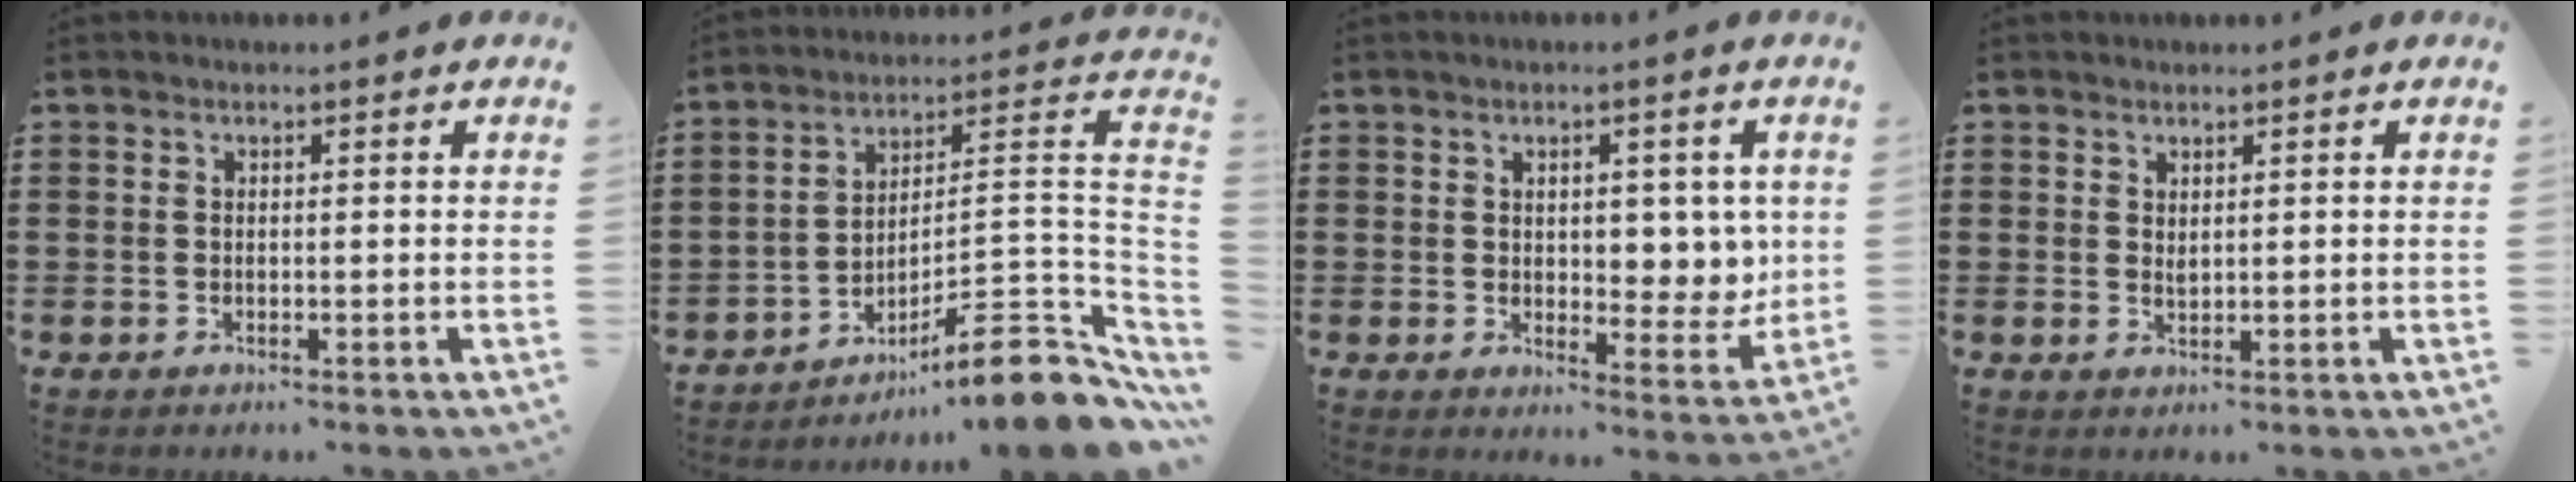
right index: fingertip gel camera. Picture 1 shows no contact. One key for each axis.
{"total": 11.1, "fx": -7.7, "fy": 2.0, "fz": 7.7, "tx": -0.100, "ty": 0.014, "tz": -0.144}
{"total": 5.3, "fx": 1.5, "fy": 3.4, "fz": 3.8, "tx": -0.051, "ty": -0.001, "tz": 0.020}
{"total": 1.0, "fx": 0.9, "fy": 0.3, "fz": 0.4, "tx": -0.009, "ty": 0.001, "tz": 0.017}